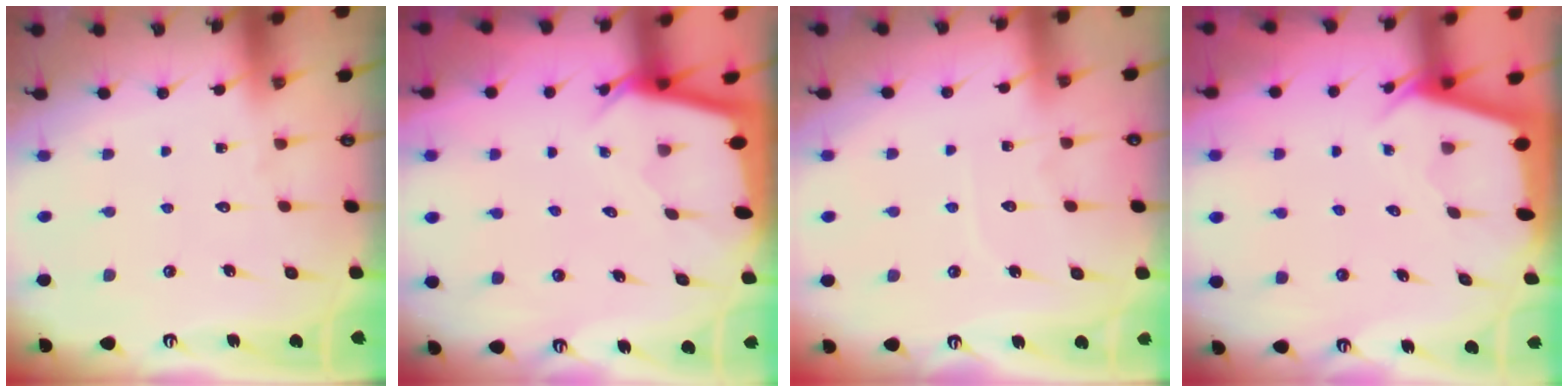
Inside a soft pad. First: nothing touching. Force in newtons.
{"total": 2.4, "press": 2.4, "slide": 0.1}
{"total": 3.0, "press": 3.0, "slide": 0.4}
{"total": 3.2, "press": 3.2, "slide": 0.1}